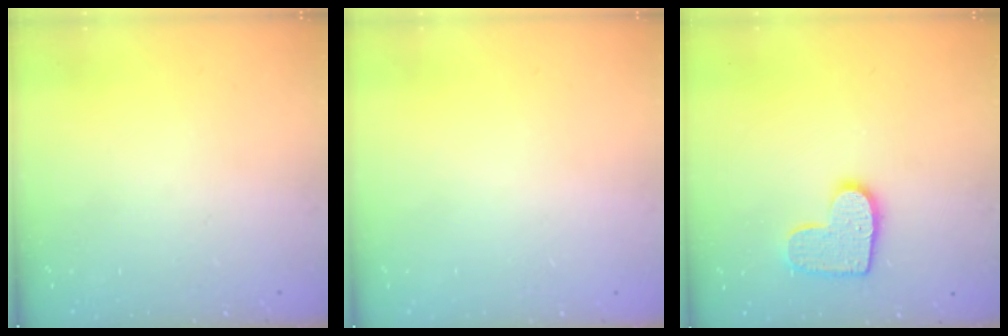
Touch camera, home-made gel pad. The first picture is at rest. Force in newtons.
{"total": 0.6, "press": 0.5, "slide": 0.2}
{"total": 11.2, "press": 11.2, "slide": 0.6}